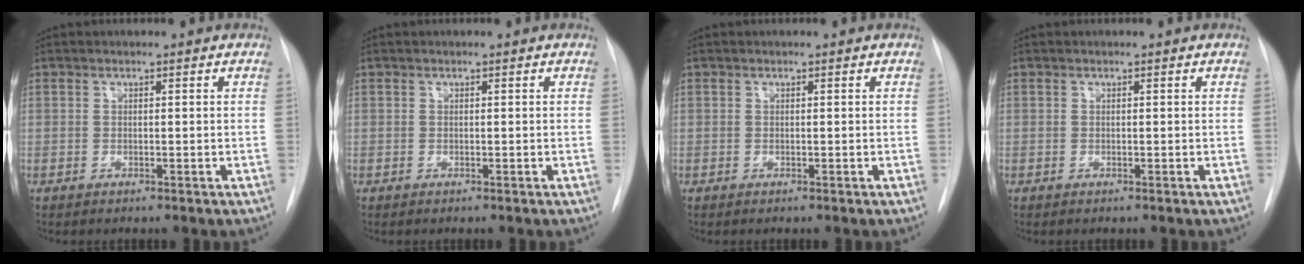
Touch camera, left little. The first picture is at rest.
{"total": 0.0}
{"total": 0.0}
{"total": 0.0}